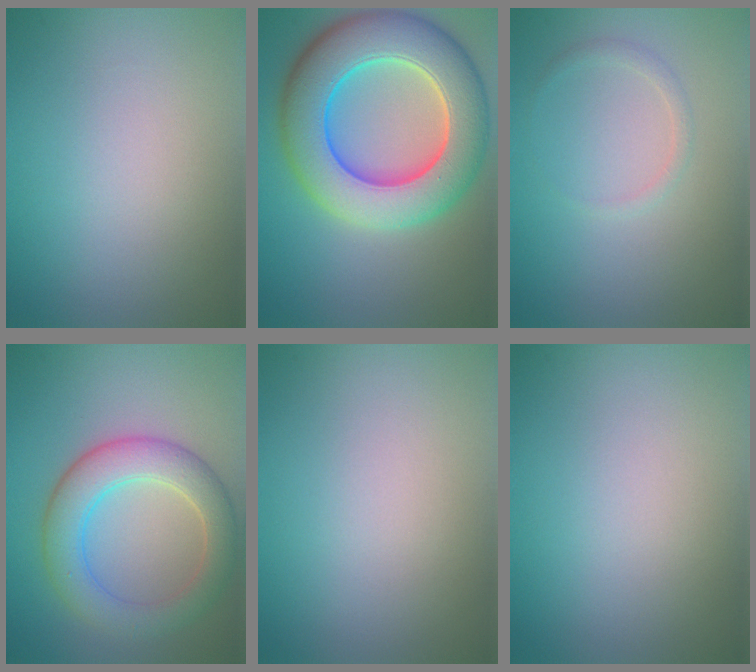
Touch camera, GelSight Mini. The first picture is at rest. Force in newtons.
{"total": 11.4, "press": 11.4, "slide": 0.6}
{"total": 0.9, "press": 0.9, "slide": 0.1}
{"total": 5.7, "press": 5.7, "slide": 0.4}
{"total": 0.0}
{"total": 0.0}